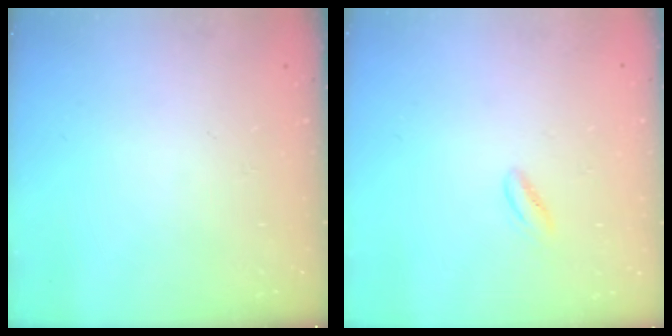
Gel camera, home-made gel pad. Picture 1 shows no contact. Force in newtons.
{"total": 2.7, "press": 2.6, "slide": 0.8}